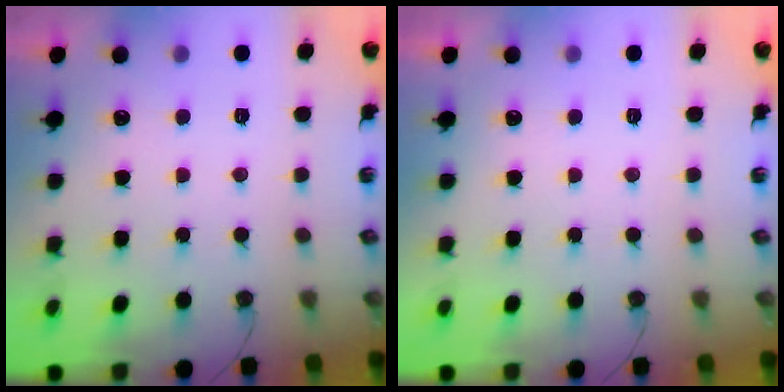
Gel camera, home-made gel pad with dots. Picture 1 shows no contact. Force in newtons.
{"total": 0.0}